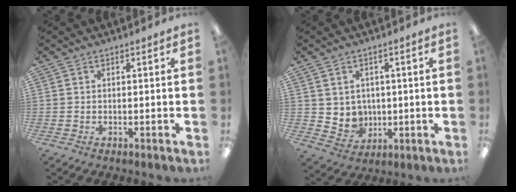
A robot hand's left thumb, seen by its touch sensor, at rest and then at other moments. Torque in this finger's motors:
{"motor_torque": [-0.21, 0.23, 0.03, -0.02, 0.00]}